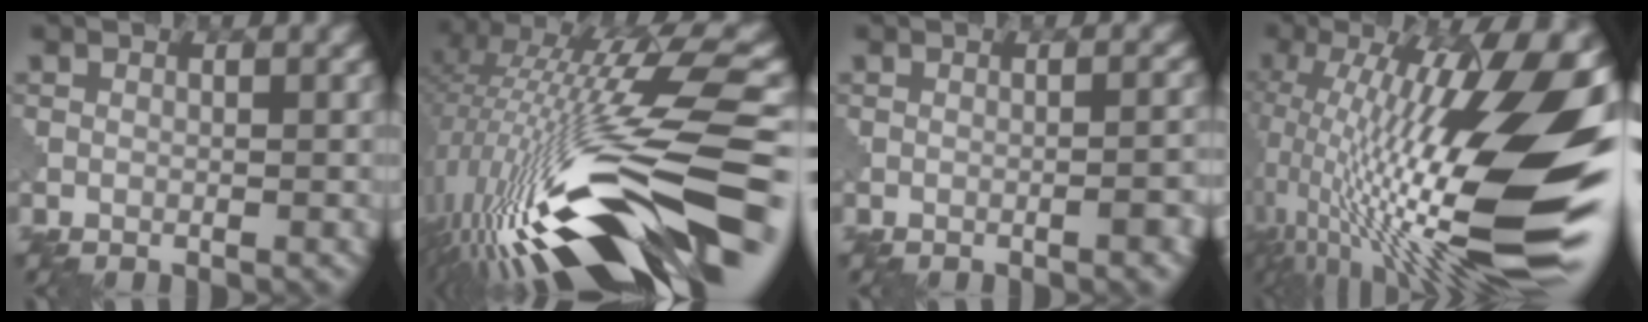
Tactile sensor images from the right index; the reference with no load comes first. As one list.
[{"total": 16.6, "force": [-4.3, 4.6, 15.4], "torque": [-0.288, 0.031, -0.075]}, {"total": 2.2, "force": [-0.8, 0.5, 2.0], "torque": [-0.020, 0.008, -0.013]}, {"total": 20.3, "force": [0.0, 5.8, 19.5], "torque": [-0.311, 0.004, 0.002]}]